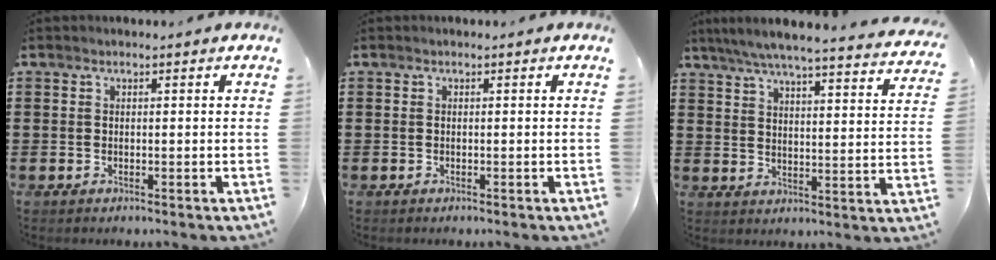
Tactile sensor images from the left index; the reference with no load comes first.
{"total": 0.0}
{"total": 5.6, "force": [5.0, -0.3, 2.5], "torque": [-0.070, -0.033, 0.082]}